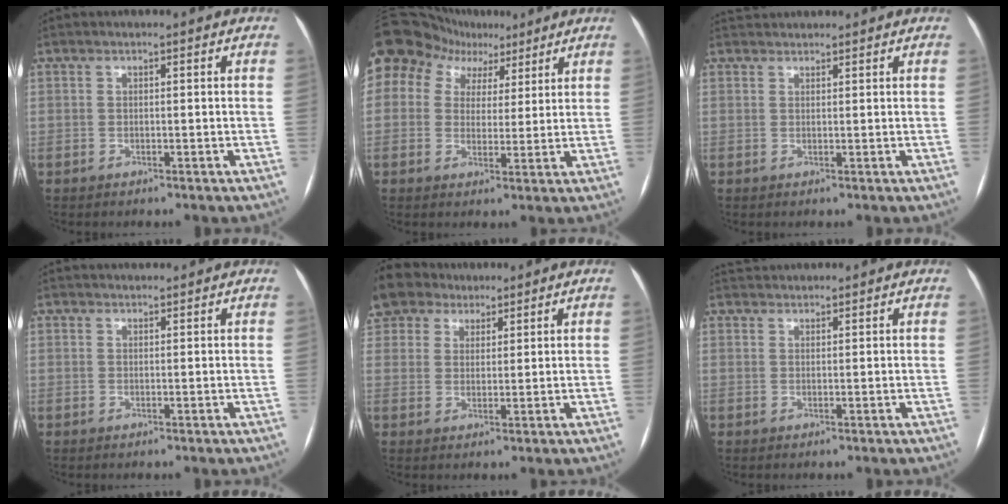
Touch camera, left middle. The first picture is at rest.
{"total": 16.1, "force": [9.5, 11.7, 5.5], "torque": [-0.134, 0.072, 0.162]}
{"total": 3.2, "force": [3.2, 0.6, 0.5], "torque": [-0.010, 0.037, 0.054]}
{"total": 2.3, "force": [2.3, 0.3, 0.4], "torque": [-0.007, 0.023, 0.035]}
{"total": 9.5, "force": [7.1, 6.0, 1.8], "torque": [-0.045, 0.037, 0.137]}
{"total": 3.4, "force": [3.3, 0.5, 0.5], "torque": [-0.010, 0.036, 0.059]}